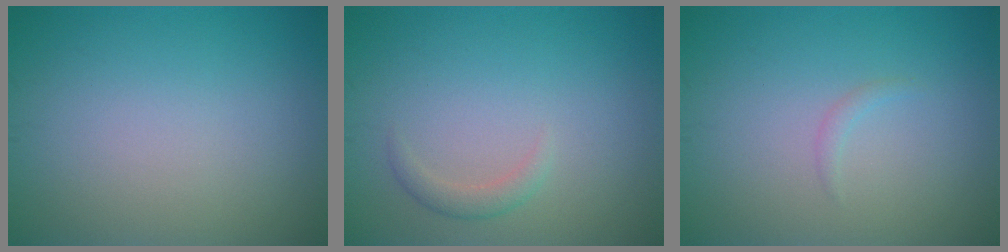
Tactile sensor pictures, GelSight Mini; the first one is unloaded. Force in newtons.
{"total": 1.2, "press": 1.2, "slide": 0.0}
{"total": 0.7, "press": 0.6, "slide": 0.1}